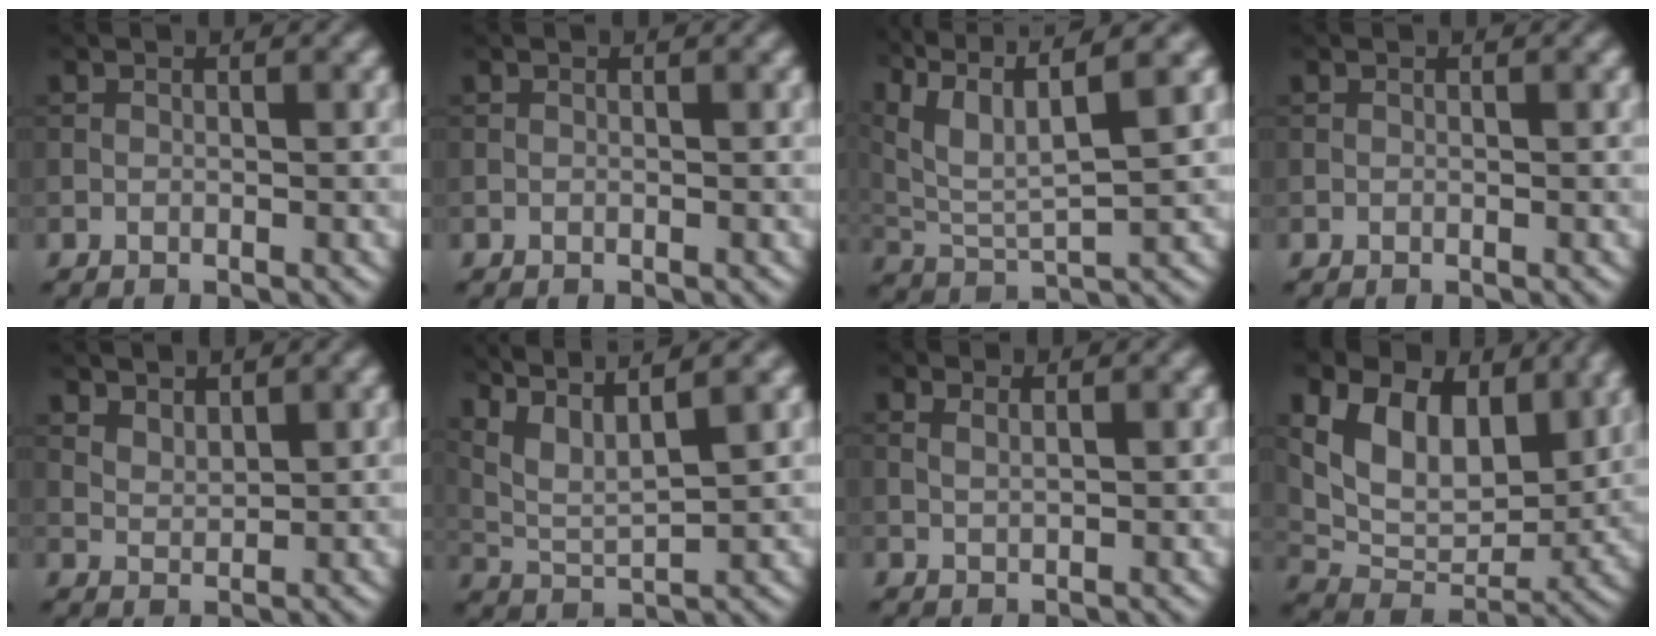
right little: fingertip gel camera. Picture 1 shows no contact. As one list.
[{"total": 0.0}, {"total": 9.9, "force": [6.3, 3.0, 7.1], "torque": [-0.157, 0.025, 0.096]}, {"total": 0.0}, {"total": 2.2, "force": [1.7, 1.0, 0.9], "torque": [-0.018, -0.003, 0.038]}, {"total": 6.5, "force": [4.7, 1.4, 4.3], "torque": [-0.091, 0.017, 0.075]}, {"total": 1.6, "force": [0.9, 0.8, 1.0], "torque": [-0.016, -0.001, 0.008]}, {"total": 9.7, "force": [3.7, 6.6, 6.1], "torque": [-0.116, -0.014, 0.068]}]